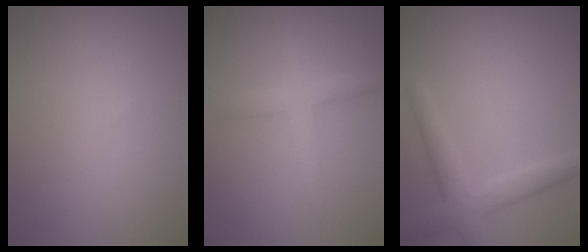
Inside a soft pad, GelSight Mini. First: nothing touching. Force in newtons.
{"total": 2.5, "press": 2.5, "slide": 0.2}
{"total": 3.2, "press": 3.2, "slide": 0.1}